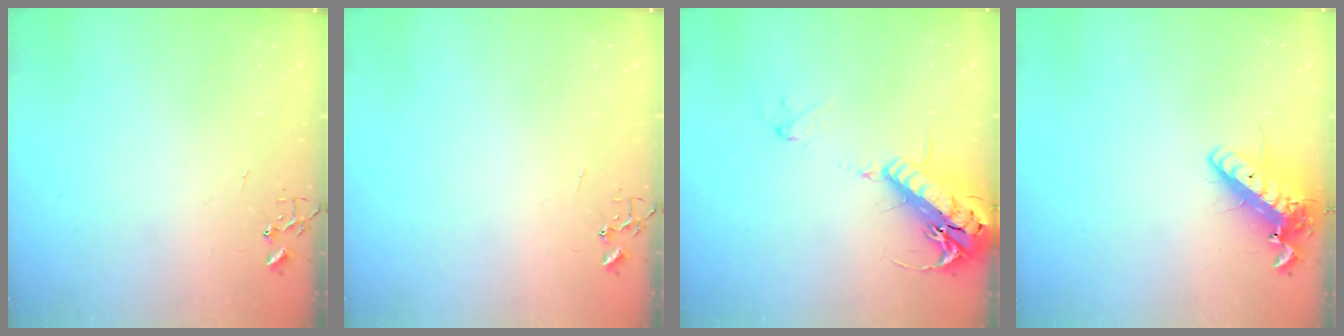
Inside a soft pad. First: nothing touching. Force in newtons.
{"total": 0.0}
{"total": 19.9, "press": 19.5, "slide": 3.8}
{"total": 14.8, "press": 14.5, "slide": 2.9}